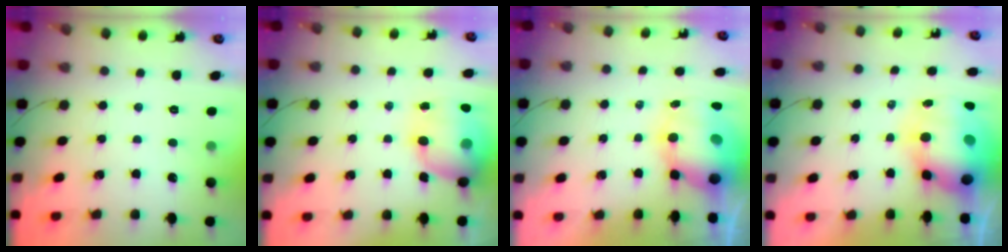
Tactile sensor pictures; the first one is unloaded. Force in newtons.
{"total": 15.4, "press": 15.1, "slide": 3.4}
{"total": 11.8, "press": 11.3, "slide": 3.2}
{"total": 17.8, "press": 17.2, "slide": 4.5}